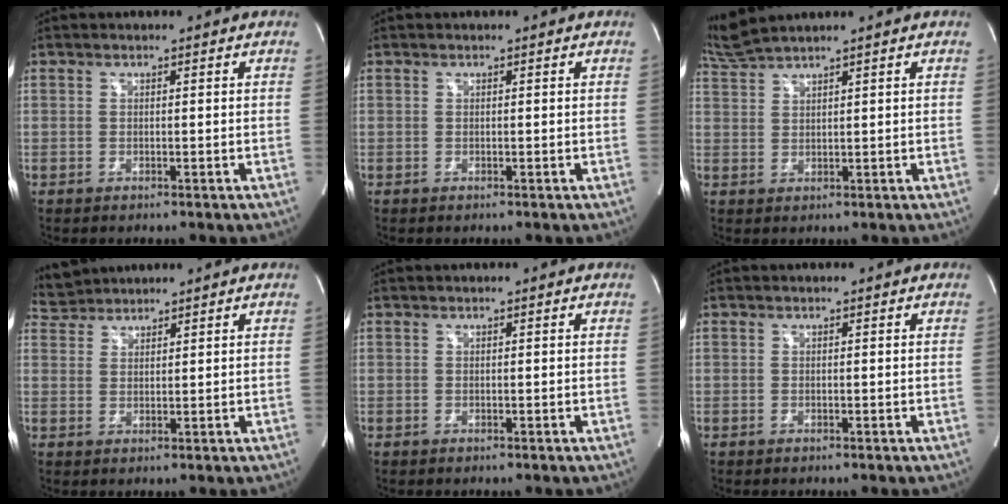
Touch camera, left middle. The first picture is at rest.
{"total": 0.0}
{"total": 4.2, "force": [3.8, -1.2, 1.0], "torque": [-0.037, 0.012, 0.087]}
{"total": 3.3, "force": [3.2, 0.4, -0.6], "torque": [-0.002, 0.020, 0.067]}
{"total": 0.0}
{"total": 0.0}